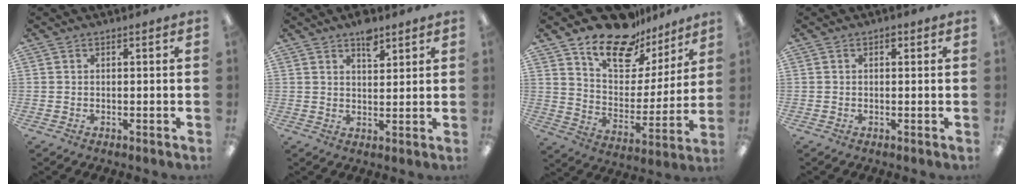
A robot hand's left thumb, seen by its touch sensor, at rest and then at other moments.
{"total": 5.4, "force": [4.0, 2.4, 2.7], "torque": [-0.029, -0.022, 0.067]}
{"total": 17.1, "force": [13.9, 7.7, 6.3], "torque": [-0.121, -0.097, 0.248]}
{"total": 1.1, "force": [0.6, 0.7, 0.7], "torque": [-0.006, 0.001, 0.008]}